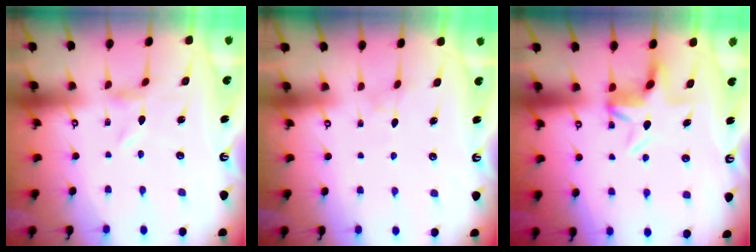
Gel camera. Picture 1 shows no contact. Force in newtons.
{"total": 2.3, "press": 2.3, "slide": 0.3}
{"total": 7.0, "press": 6.7, "slide": 2.0}